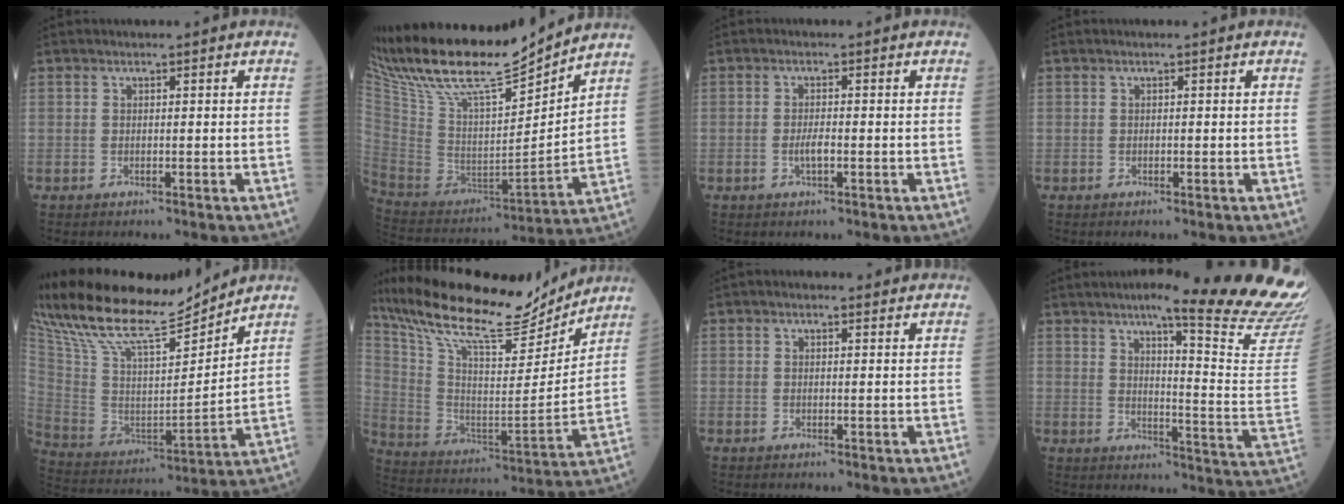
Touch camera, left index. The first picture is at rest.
{"total": 26.0, "force": [22.4, 3.9, 12.7], "torque": [-0.254, -0.009, 0.390]}
{"total": 1.8, "force": [-0.5, 0.4, 1.7], "torque": [-0.034, 0.000, -0.010]}
{"total": 0.0}
{"total": 21.1, "force": [18.6, 3.1, 9.6], "torque": [-0.191, -0.002, 0.328]}
{"total": 23.3, "force": [20.5, 3.9, 10.3], "torque": [-0.197, -0.006, 0.335]}
{"total": 1.8, "force": [1.4, 0.7, 0.8], "torque": [-0.016, 0.010, 0.015]}
{"total": 21.7, "force": [18.3, -0.7, 11.7], "torque": [-0.156, -0.095, 0.212]}